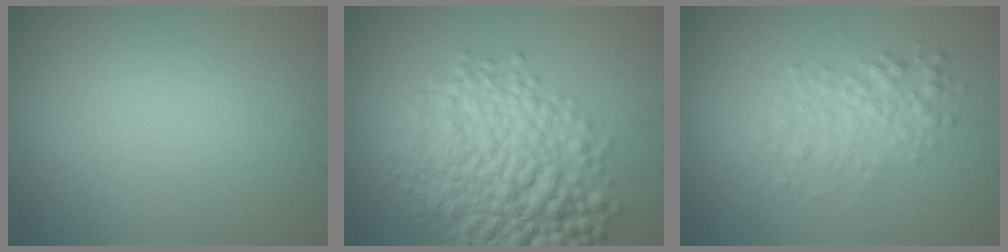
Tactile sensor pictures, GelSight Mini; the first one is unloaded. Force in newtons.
{"total": 8.4, "press": 8.4, "slide": 0.2}
{"total": 2.5, "press": 2.5, "slide": 0.0}